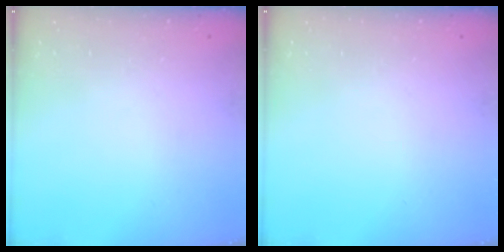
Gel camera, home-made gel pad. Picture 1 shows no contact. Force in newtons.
{"total": 0.0}